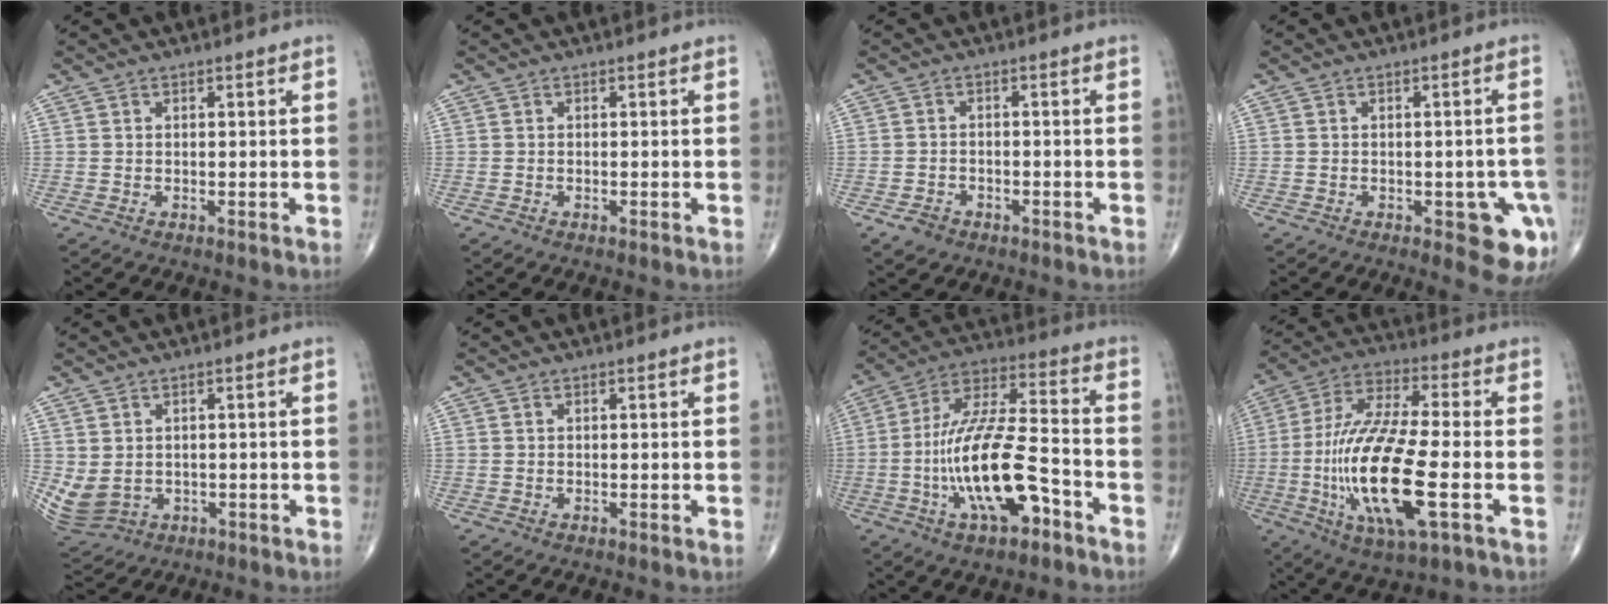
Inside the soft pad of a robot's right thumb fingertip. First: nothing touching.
{"total": 0.0}
{"total": 3.2, "force": [-2.0, 2.3, 1.1], "torque": [-0.018, 0.012, -0.030]}
{"total": 8.9, "force": [-3.4, 3.7, 7.3], "torque": [-0.054, 0.002, -0.038]}
{"total": 6.4, "force": [-0.3, 5.3, 3.4], "torque": [-0.073, -0.002, 0.017]}
{"total": 0.0}
{"total": 18.8, "force": [-6.5, 6.8, 16.3], "torque": [-0.310, 0.046, -0.111]}
{"total": 21.3, "force": [-4.6, 6.1, 19.9], "torque": [-0.418, 0.011, -0.077]}